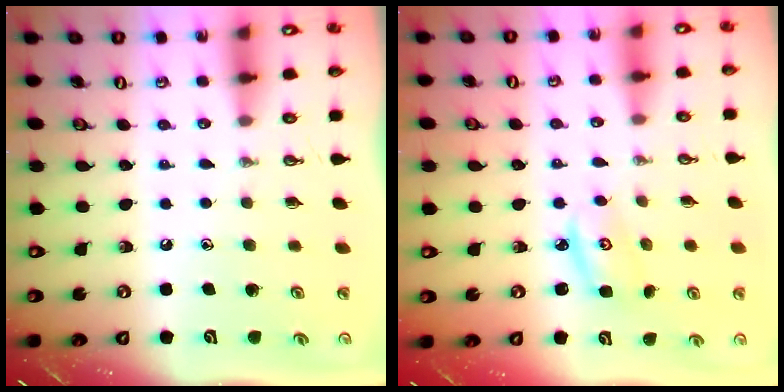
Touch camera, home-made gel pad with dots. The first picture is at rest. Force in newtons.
{"total": 3.1, "press": 3.1, "slide": 0.2}